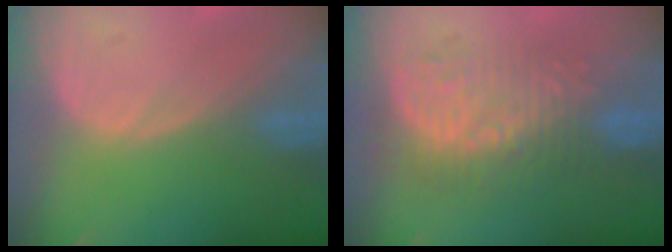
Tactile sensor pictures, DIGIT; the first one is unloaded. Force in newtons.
{"total": 9.0, "press": 8.4, "slide": 3.3}